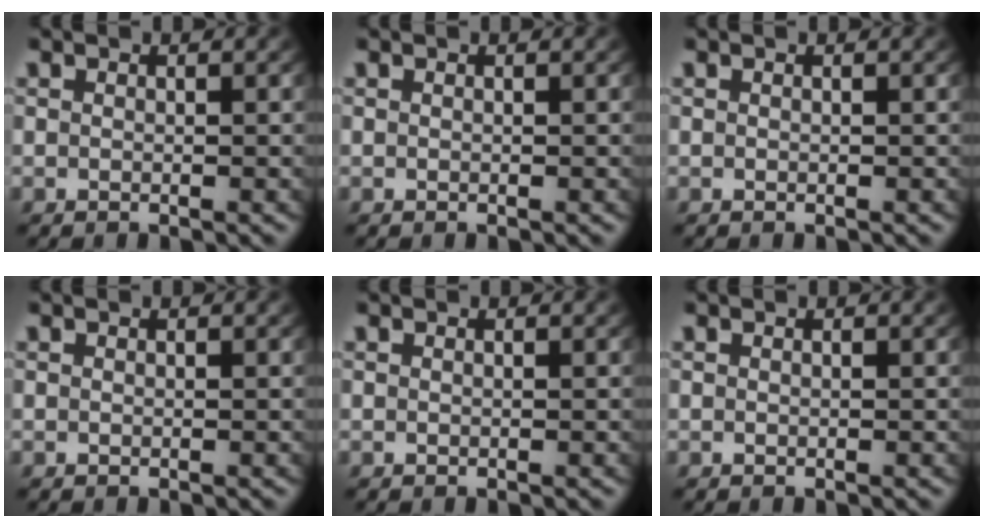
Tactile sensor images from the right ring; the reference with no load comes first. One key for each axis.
{"total": 0.0}
{"total": 0.0}
{"total": 0.0}
{"total": 0.0}
{"total": 0.0}